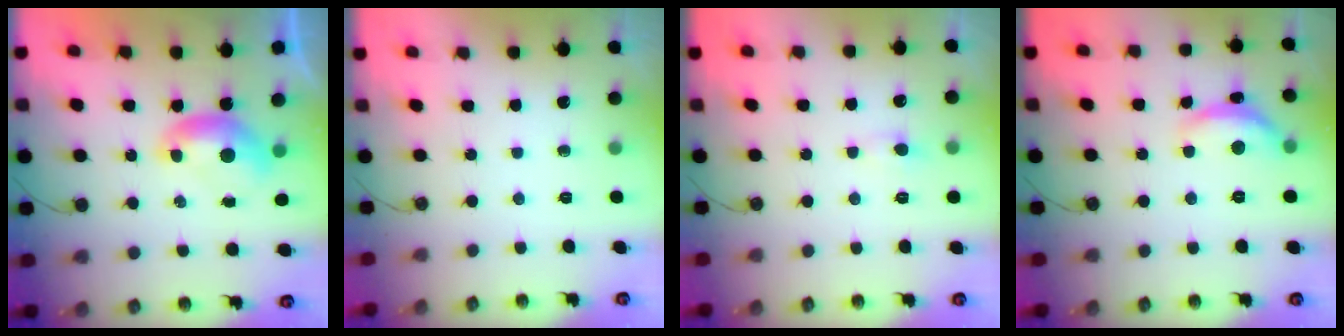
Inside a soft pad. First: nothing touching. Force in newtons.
{"total": 0.0}
{"total": 1.6, "press": 1.6, "slide": 0.5}
{"total": 5.1, "press": 5.1, "slide": 0.6}